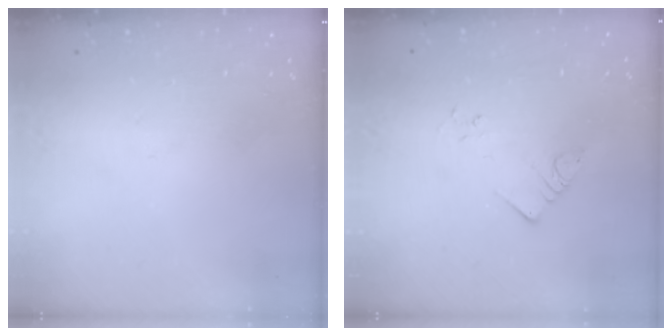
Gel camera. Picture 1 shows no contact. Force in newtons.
{"total": 2.2, "press": 2.2, "slide": 0.2}